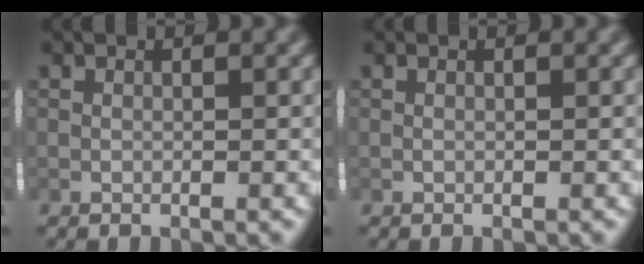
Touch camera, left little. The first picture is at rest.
{"total": 0.0}